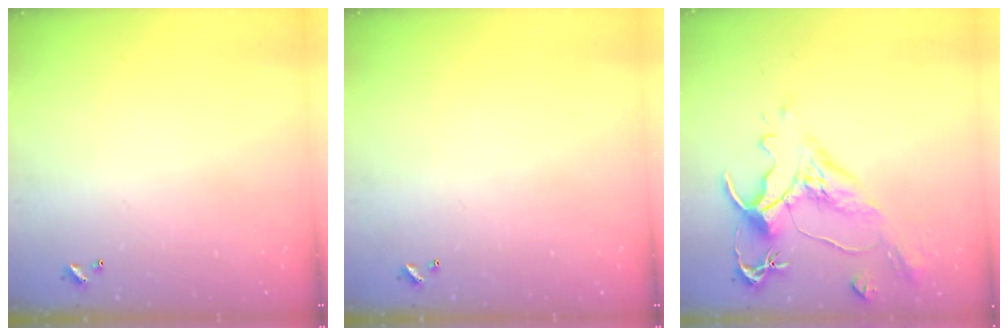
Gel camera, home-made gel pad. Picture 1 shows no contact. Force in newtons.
{"total": 0.0}
{"total": 1.6, "press": 0.4, "slide": 1.6}